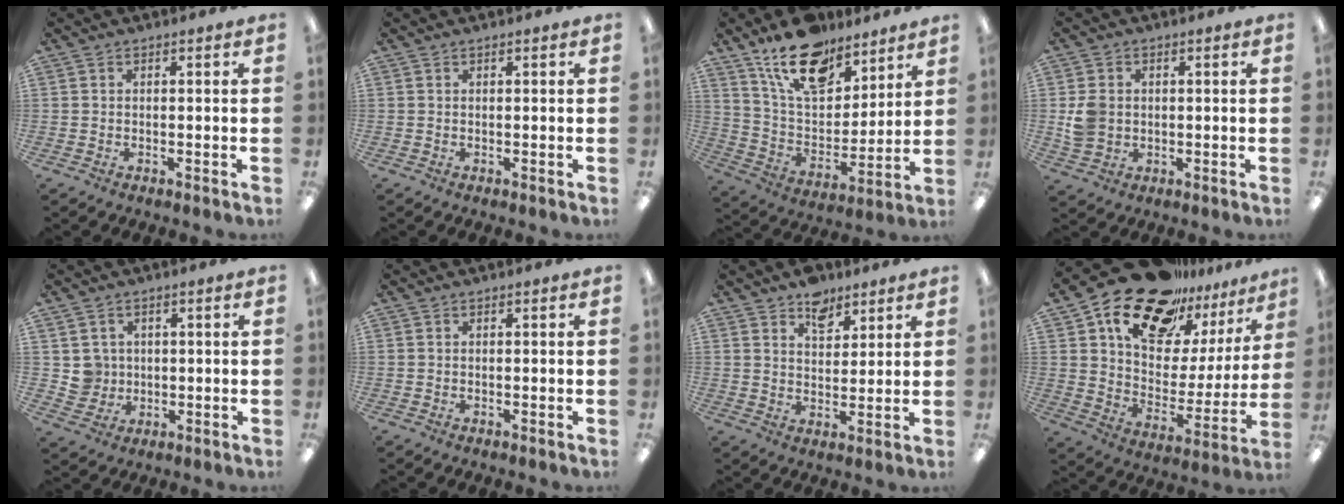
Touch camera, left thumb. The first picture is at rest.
{"total": 0.0}
{"total": 17.7, "force": [12.9, 8.7, 8.3], "torque": [-0.150, -0.070, 0.234]}
{"total": 5.8, "force": [0.4, 5.0, 2.9], "torque": [-0.055, 0.008, 0.010]}
{"total": 4.6, "force": [1.1, 4.4, 0.1], "torque": [-0.003, 0.004, 0.020]}
{"total": 0.0}
{"total": 7.0, "force": [5.2, 4.1, 2.4], "torque": [-0.024, -0.025, 0.090]}
{"total": 20.5, "force": [15.7, 10.4, 8.1], "torque": [-0.150, -0.103, 0.277]}